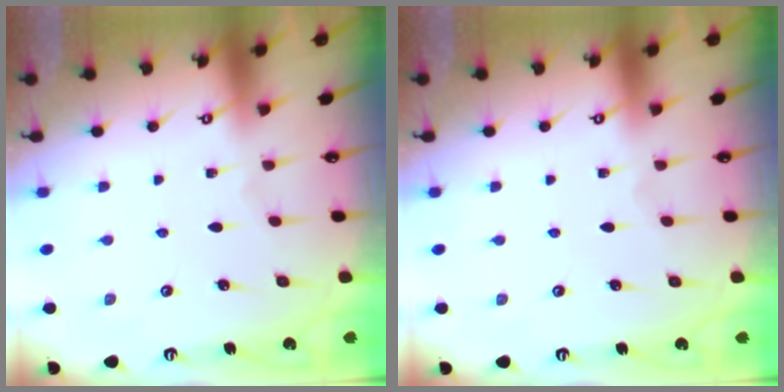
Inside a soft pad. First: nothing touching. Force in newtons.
{"total": 0.0}